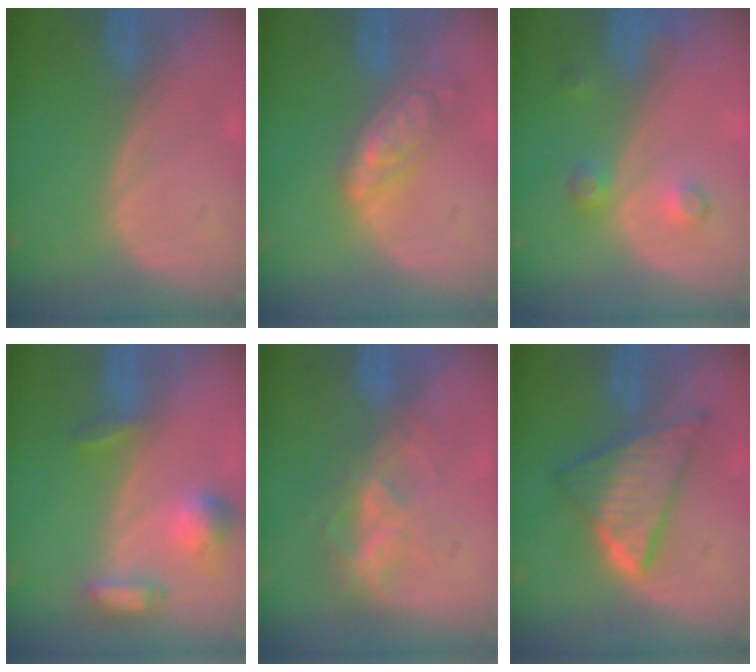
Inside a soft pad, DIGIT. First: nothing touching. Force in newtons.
{"total": 6.4, "press": 5.6, "slide": 3.1}
{"total": 3.5, "press": 3.2, "slide": 1.4}
{"total": 6.2, "press": 6.1, "slide": 0.8}
{"total": 7.1, "press": 6.0, "slide": 3.7}
{"total": 9.0, "press": 9.0, "slide": 0.7}